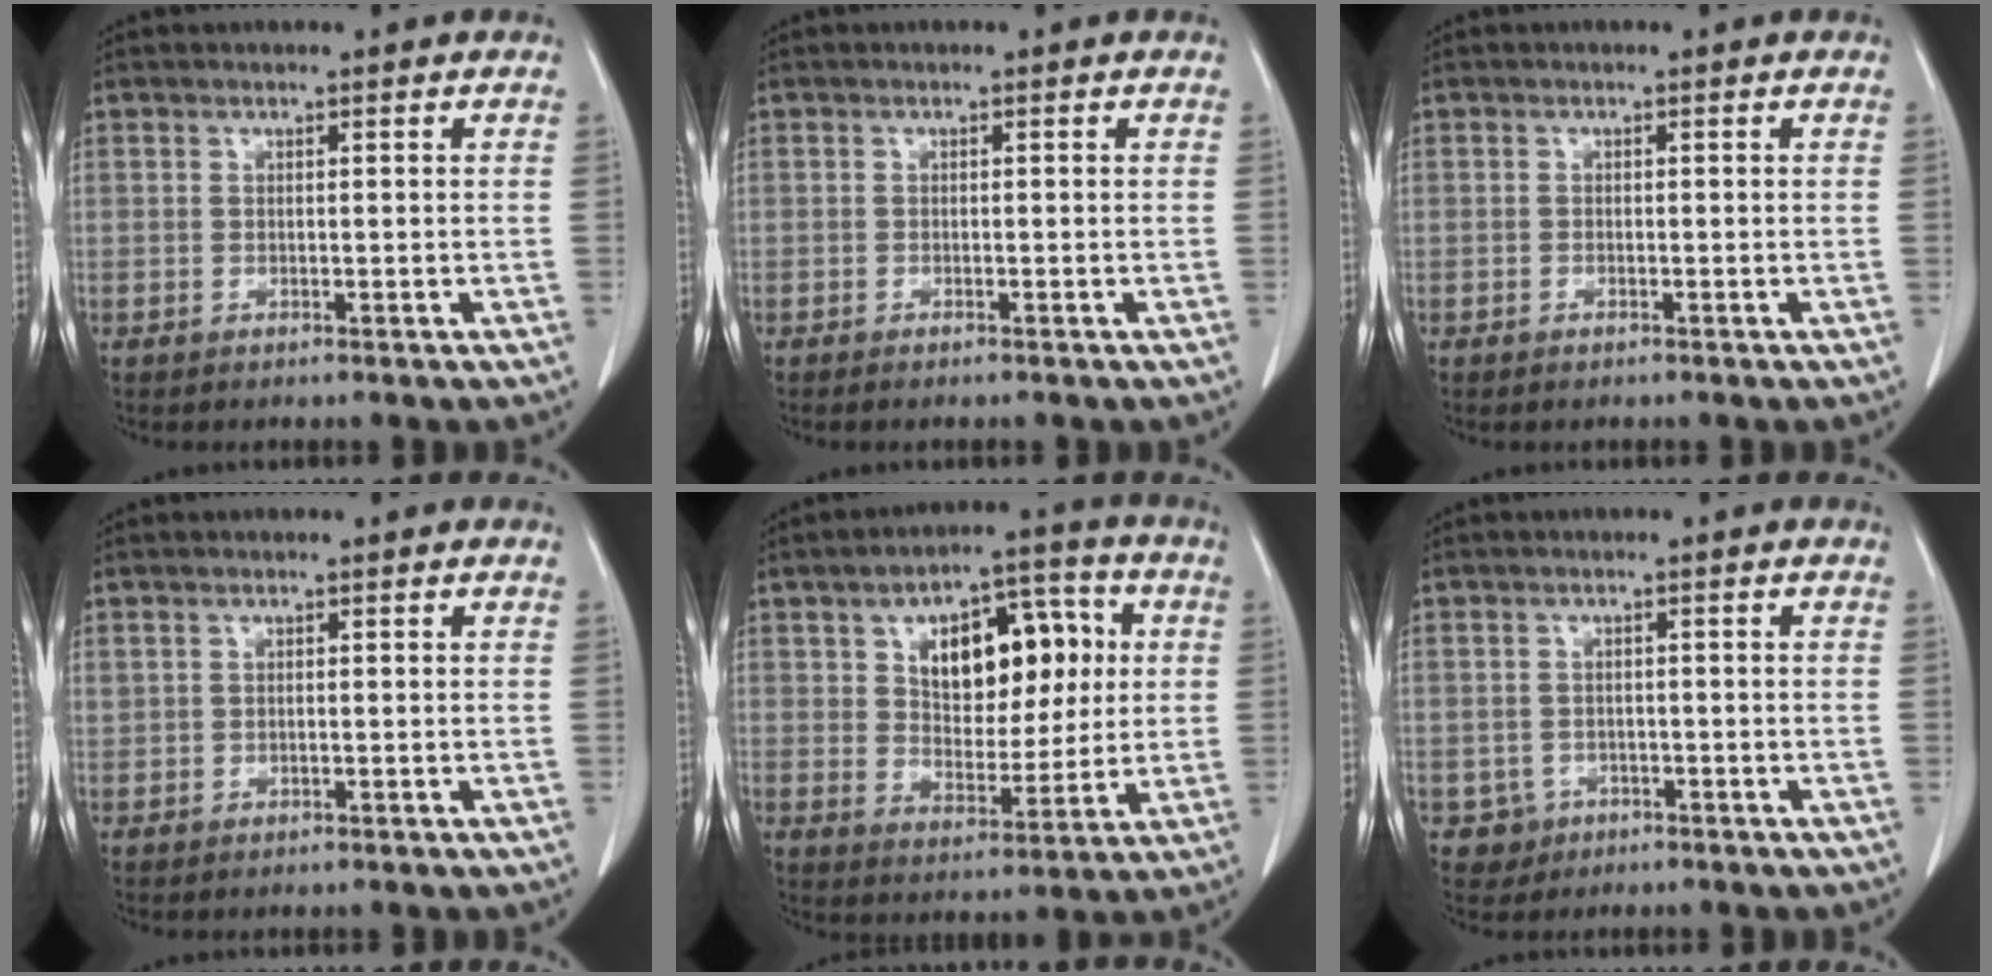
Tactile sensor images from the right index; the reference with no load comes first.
{"total": 1.0, "force": [-0.8, 0.1, 0.5], "torque": [-0.012, -0.003, -0.010]}
{"total": 0.6, "force": [-0.5, 0.2, 0.3], "torque": [-0.009, -0.001, -0.005]}
{"total": 1.1, "force": [0.2, 0.9, 0.5], "torque": [-0.015, 0.010, 0.011]}
{"total": 13.9, "force": [3.5, 7.7, 11.1], "torque": [-0.164, 0.029, 0.062]}
{"total": 3.1, "force": [-1.3, 2.9, 0.0], "torque": [0.007, 0.011, -0.015]}